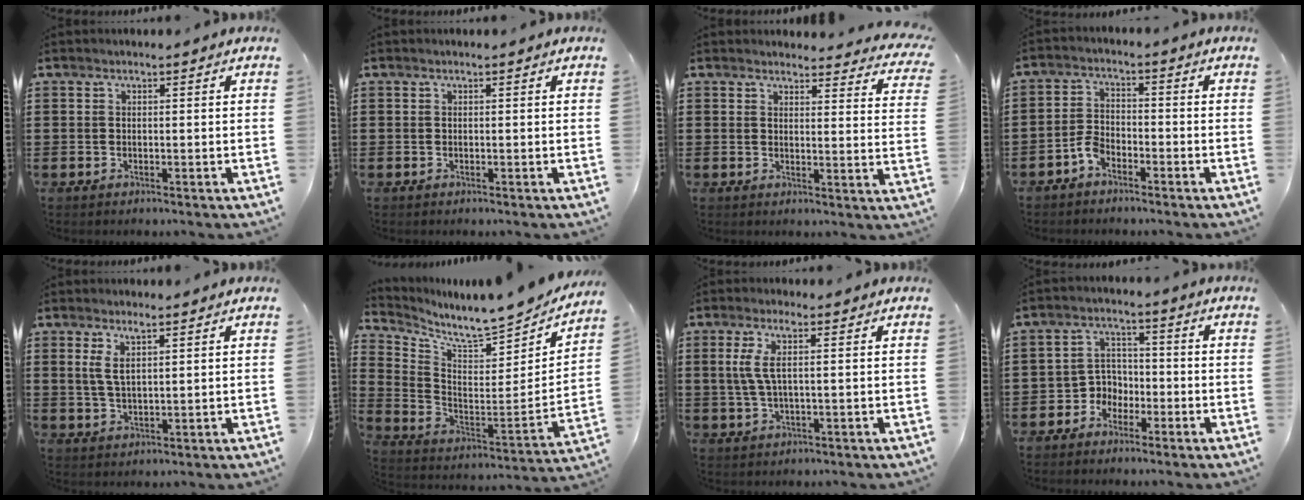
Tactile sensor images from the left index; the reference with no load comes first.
{"total": 0.0}
{"total": 3.5, "force": [3.3, 0.5, 0.8], "torque": [-0.014, -0.018, 0.058]}
{"total": 3.4, "force": [-2.4, 1.6, 1.7], "torque": [-0.048, 0.003, -0.052]}
{"total": 3.8, "force": [1.9, 1.2, 3.0], "torque": [-0.065, 0.004, 0.033]}
{"total": 6.9, "force": [6.5, -0.1, 2.5], "torque": [-0.068, -0.073, 0.101]}
{"total": 3.9, "force": [0.6, 0.4, 3.9], "torque": [-0.096, -0.010, 0.001]}
{"total": 3.9, "force": [-2.6, 2.9, 0.7], "torque": [-0.025, 0.007, -0.056]}